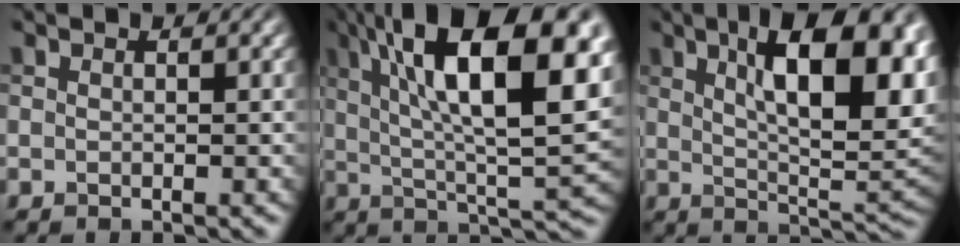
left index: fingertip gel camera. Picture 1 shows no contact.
{"total": 14.7, "force": [4.9, 4.0, 13.3], "torque": [-0.226, 0.018, 0.100]}
{"total": 13.3, "force": [3.8, 4.7, 11.8], "torque": [-0.153, 0.010, 0.069]}